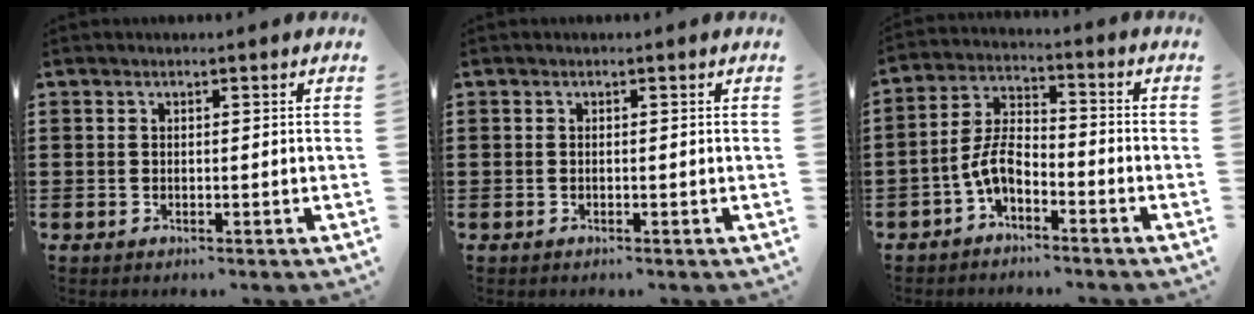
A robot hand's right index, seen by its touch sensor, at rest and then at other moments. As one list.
[{"total": 0.0}, {"total": 6.0, "force": [-3.2, 2.6, 4.4], "torque": [-0.111, 0.003, -0.070]}]